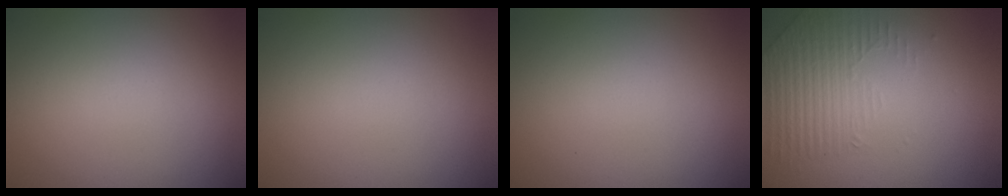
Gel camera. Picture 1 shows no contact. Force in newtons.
{"total": 0.0}
{"total": 0.0}
{"total": 1.7, "press": 1.3, "slide": 1.1}